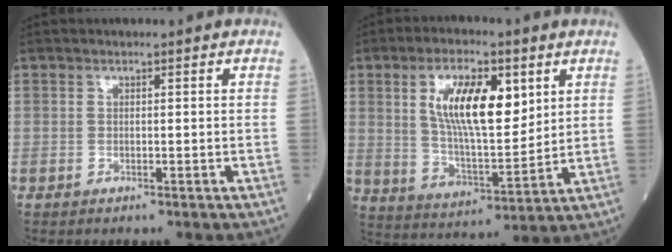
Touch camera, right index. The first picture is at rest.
{"total": 13.1, "force": [4.7, 4.4, 11.5], "torque": [-0.217, 0.004, 0.087]}